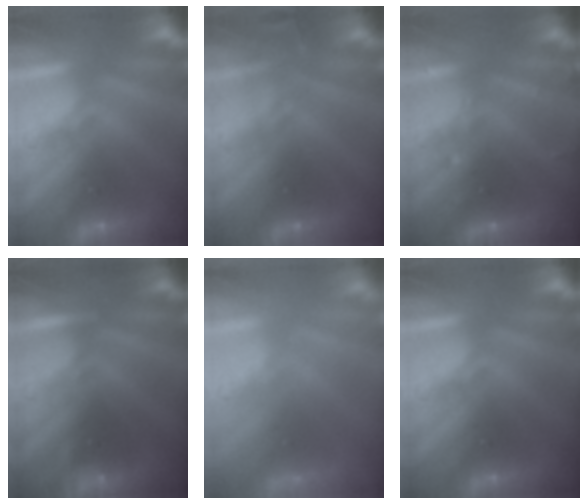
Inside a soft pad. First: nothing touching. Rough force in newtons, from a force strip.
{"total": 3.0}
{"total": 2.4}
{"total": 3.5}
{"total": 6.4}
{"total": 0.0}